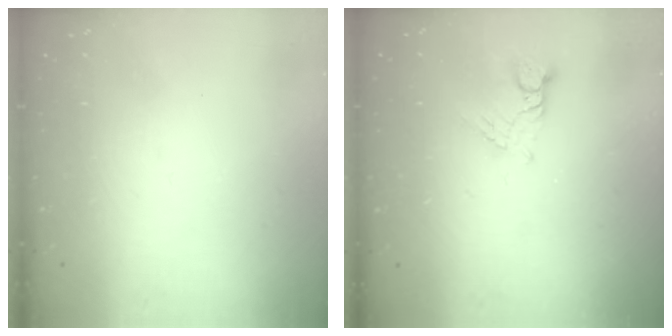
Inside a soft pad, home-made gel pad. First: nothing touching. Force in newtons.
{"total": 2.6, "press": 2.6, "slide": 0.3}